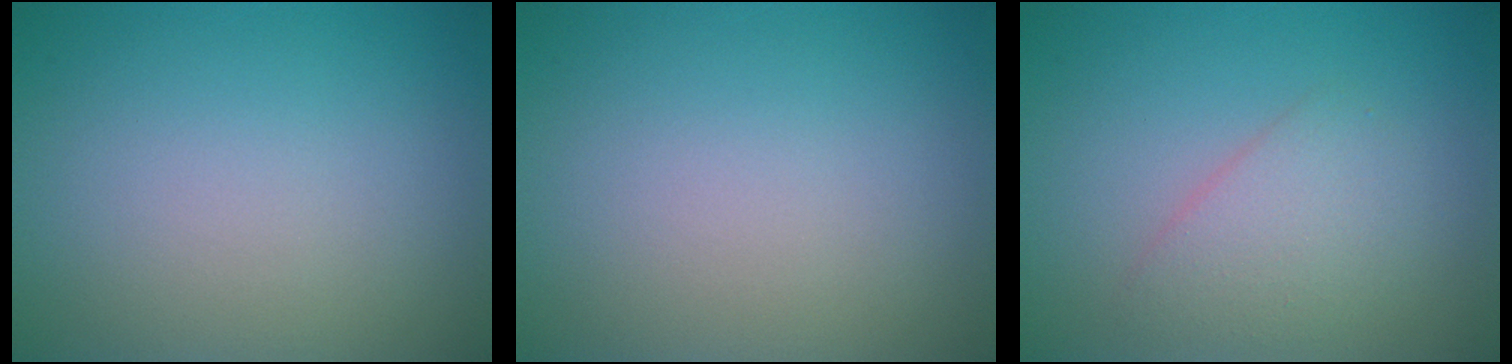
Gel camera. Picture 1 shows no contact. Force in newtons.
{"total": 0.0}
{"total": 2.4, "press": 2.4, "slide": 0.1}